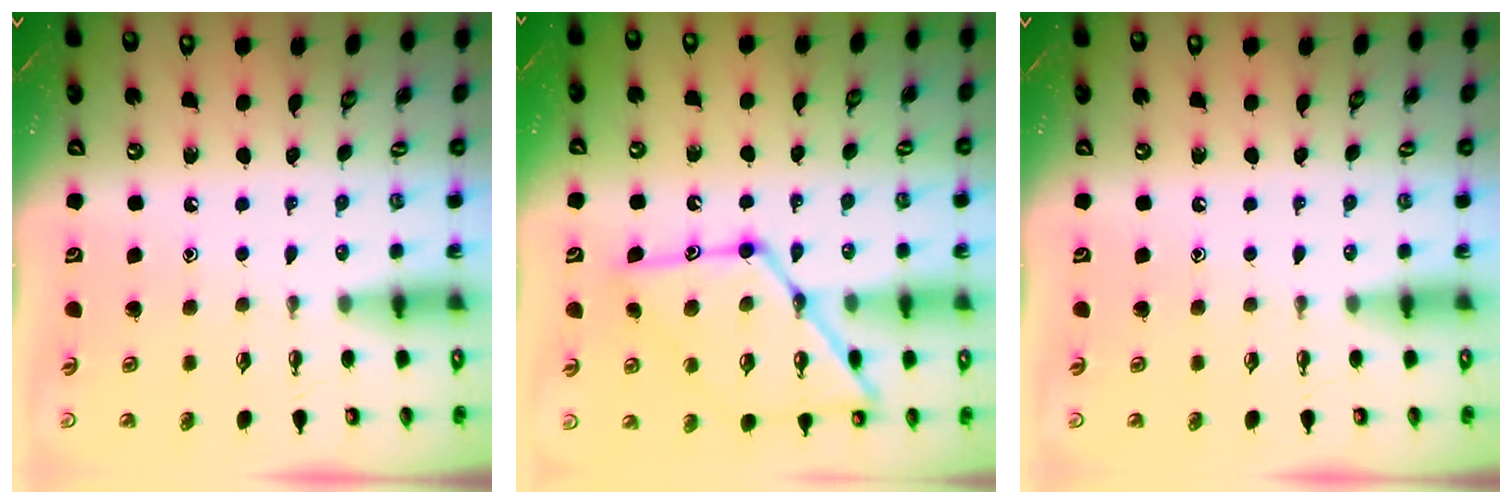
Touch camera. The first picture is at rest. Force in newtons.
{"total": 19.1, "press": 19.0, "slide": 1.6}
{"total": 0.0}